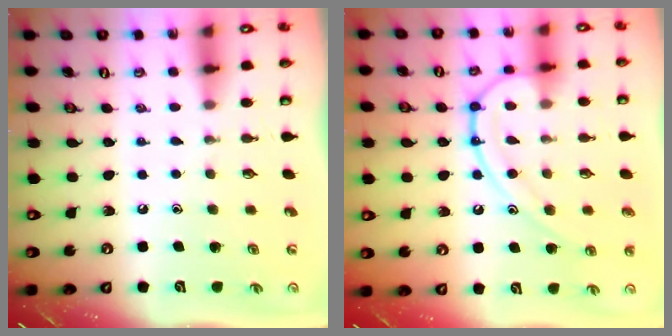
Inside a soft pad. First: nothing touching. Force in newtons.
{"total": 15.3, "press": 15.2, "slide": 1.5}